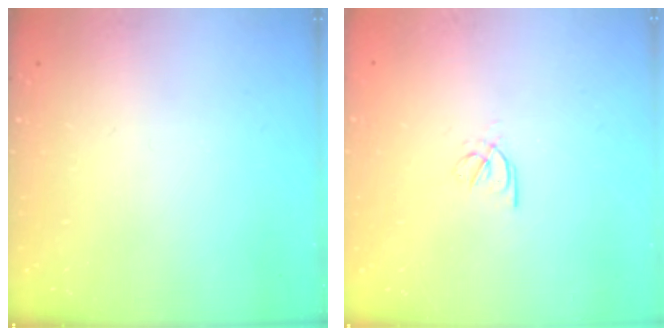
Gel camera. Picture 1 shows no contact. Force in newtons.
{"total": 2.5, "press": 2.4, "slide": 0.5}